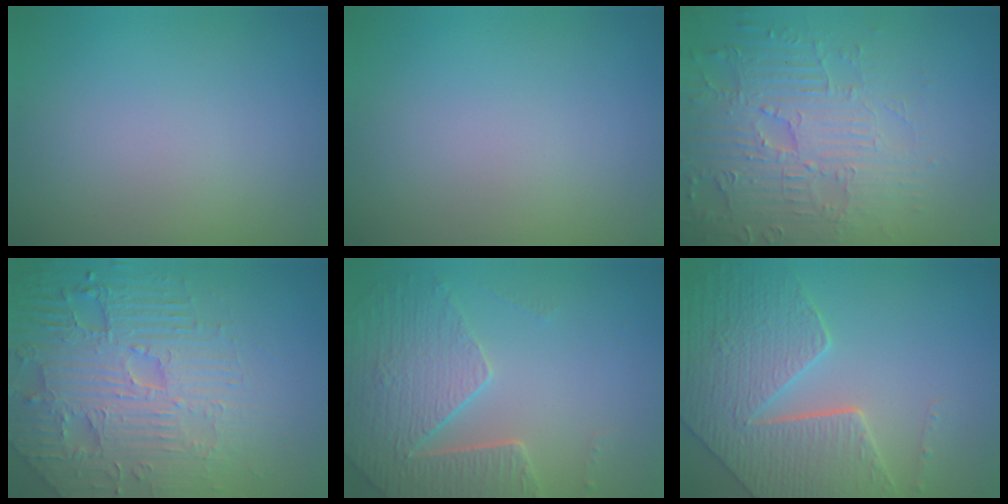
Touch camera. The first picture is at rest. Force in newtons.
{"total": 0.0}
{"total": 5.6, "press": 5.1, "slide": 2.2}
{"total": 7.3, "press": 5.9, "slide": 4.4}
{"total": 5.1, "press": 4.7, "slide": 2.1}
{"total": 8.1, "press": 6.1, "slide": 5.4}